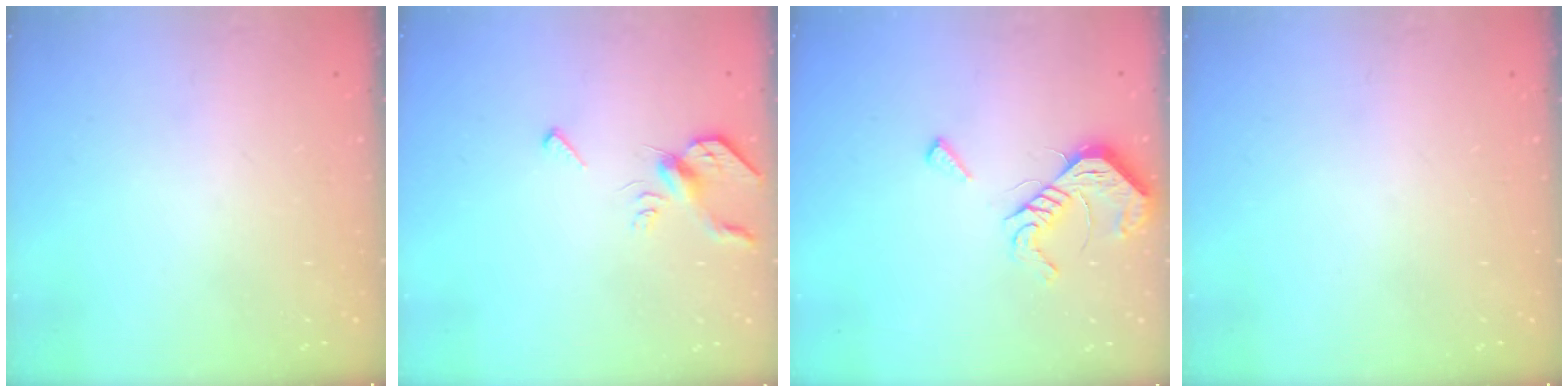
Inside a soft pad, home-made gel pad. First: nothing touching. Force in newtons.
{"total": 5.5, "press": 5.4, "slide": 1.0}
{"total": 10.4, "press": 10.4, "slide": 1.1}
{"total": 0.0}